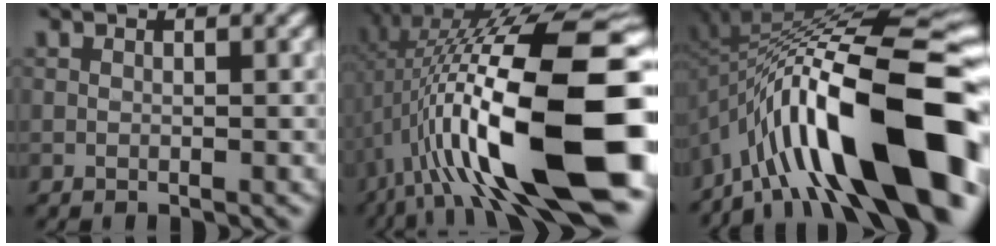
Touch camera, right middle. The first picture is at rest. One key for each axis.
{"total": 17.6, "fx": -2.6, "fy": 4.8, "fz": 16.8, "tx": -0.279, "ty": 0.038, "tz": -0.037}
{"total": 16.6, "fx": -6.6, "fy": 4.8, "fz": 14.4, "tx": -0.219, "ty": 0.050, "tz": -0.112}